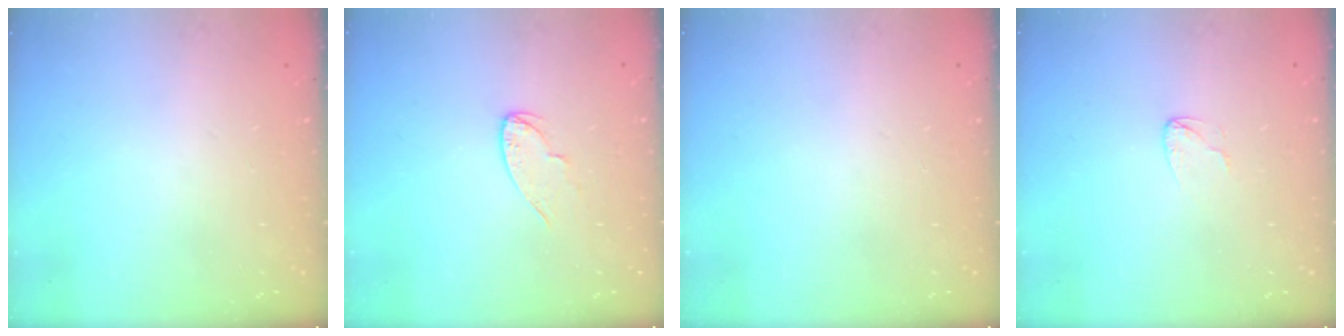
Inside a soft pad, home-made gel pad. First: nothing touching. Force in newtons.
{"total": 5.6, "press": 5.6, "slide": 0.4}
{"total": 0.0}
{"total": 3.4, "press": 3.4, "slide": 0.3}